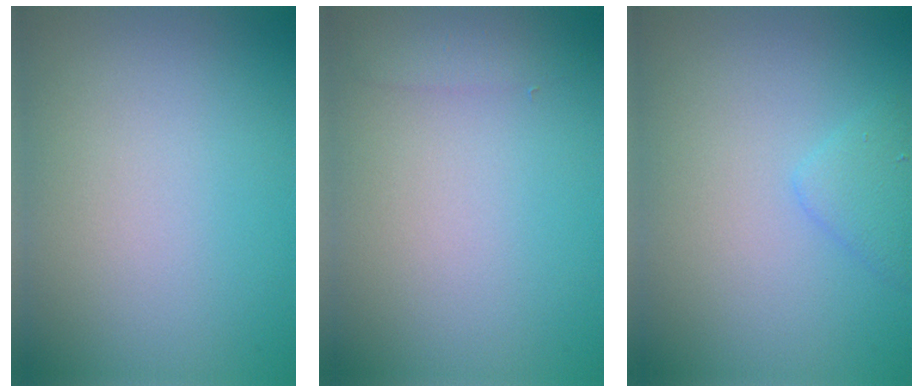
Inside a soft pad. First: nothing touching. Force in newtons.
{"total": 1.3, "press": 1.3, "slide": 0.1}
{"total": 1.7, "press": 1.7, "slide": 0.1}